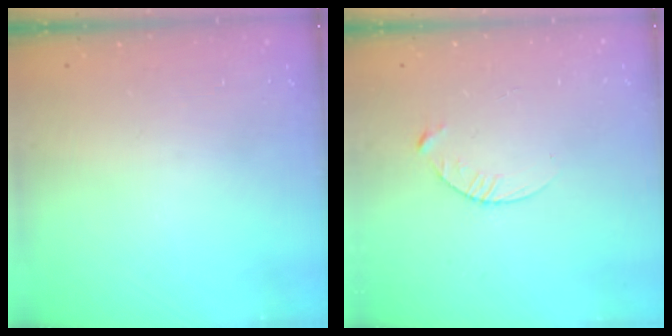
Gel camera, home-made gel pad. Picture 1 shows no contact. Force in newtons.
{"total": 3.7, "press": 3.7, "slide": 0.4}